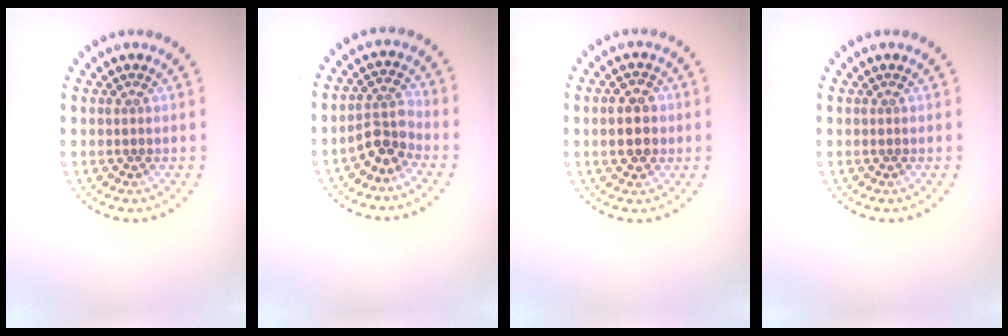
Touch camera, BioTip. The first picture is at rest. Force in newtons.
{"total": 2.8, "press": 2.4, "slide": 1.4}
{"total": 3.9, "press": 3.9, "slide": 0.2}
{"total": 0.0}